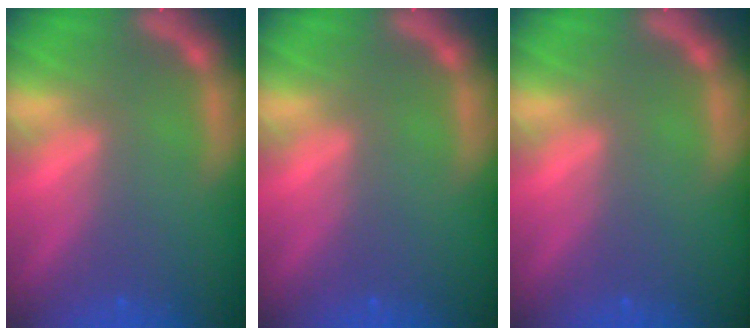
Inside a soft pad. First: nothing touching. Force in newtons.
{"total": 0.0}
{"total": 0.0}